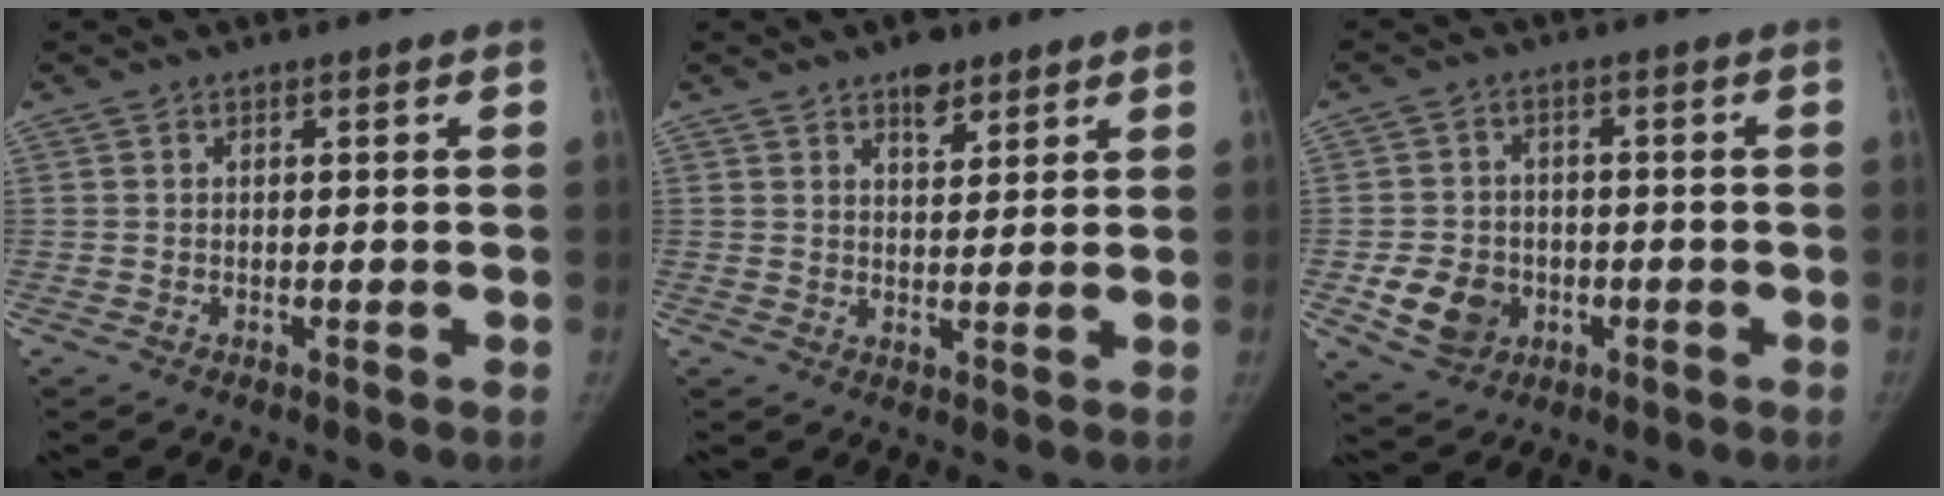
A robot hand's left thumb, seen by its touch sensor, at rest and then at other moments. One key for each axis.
{"total": 4.8, "fx": 3.3, "fy": 2.6, "fz": 2.5, "tx": -0.015, "ty": -0.018, "tz": 0.050}
{"total": 8.2, "fx": -2.4, "fy": 6.9, "fz": 3.9, "tx": -0.047, "ty": 0.009, "tz": -0.032}